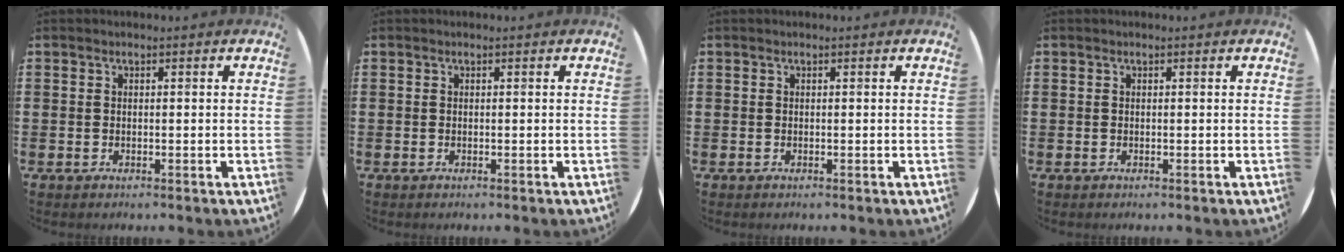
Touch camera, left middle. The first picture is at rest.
{"total": 0.0}
{"total": 0.0}
{"total": 0.0}